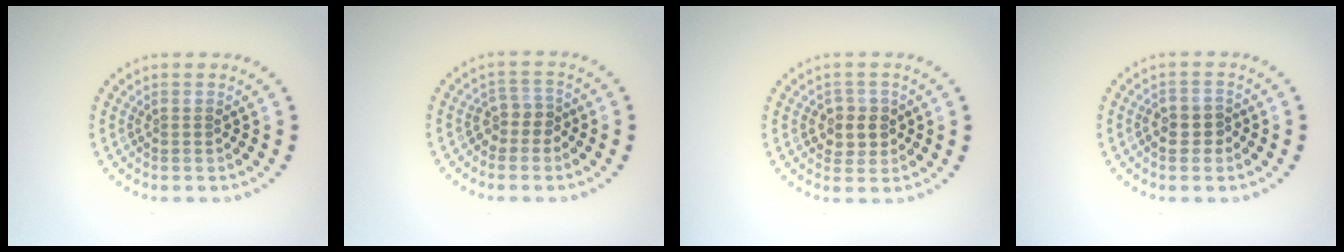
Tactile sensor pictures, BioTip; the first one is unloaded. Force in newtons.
{"total": 1.9, "press": 1.5, "slide": 1.1}
{"total": 2.4, "press": 2.3, "slide": 0.8}
{"total": 2.2, "press": 2.1, "slide": 0.6}